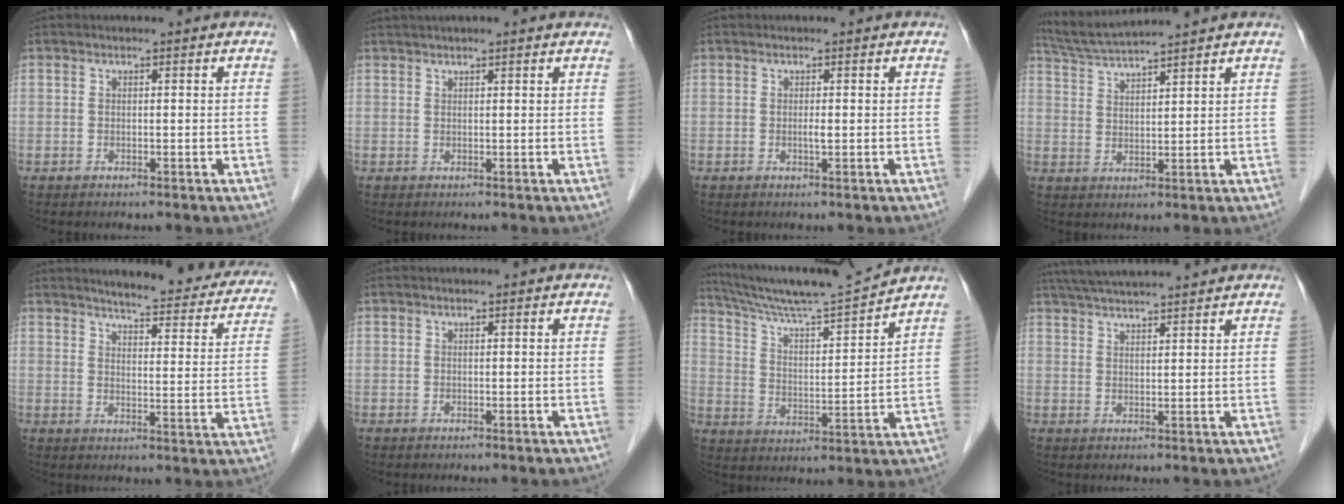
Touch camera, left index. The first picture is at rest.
{"total": 5.8, "force": [5.0, 0.0, 2.9], "torque": [-0.042, 0.040, 0.069]}
{"total": 0.6, "force": [0.1, 0.0, 0.6], "torque": [-0.015, -0.002, 0.003]}
{"total": 7.7, "force": [7.2, -1.3, 2.4], "torque": [-0.054, 0.020, 0.136]}
{"total": 19.7, "force": [17.8, 3.6, 7.7], "torque": [-0.079, -0.039, 0.198]}
{"total": 0.7, "force": [0.7, 0.1, 0.2], "torque": [-0.006, 0.009, 0.010]}
{"total": 13.7, "force": [13.0, -1.6, 4.2], "torque": [-0.085, -0.017, 0.218]}
{"total": 10.8, "force": [9.8, 0.2, 4.5], "torque": [-0.083, 0.037, 0.150]}